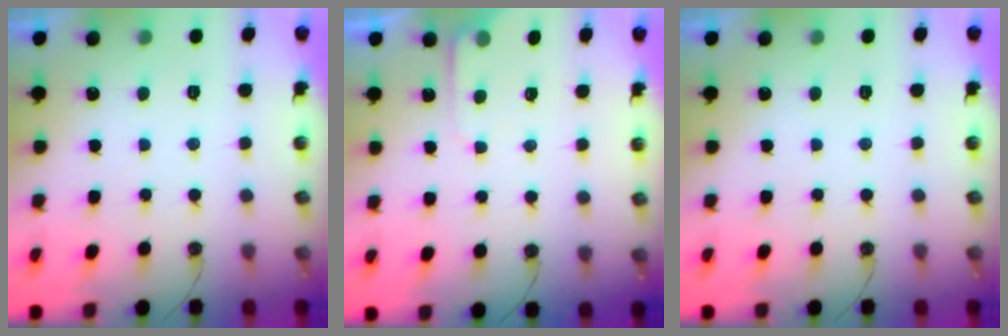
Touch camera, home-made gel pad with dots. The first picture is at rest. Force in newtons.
{"total": 3.9, "press": 3.9, "slide": 0.5}
{"total": 0.0}